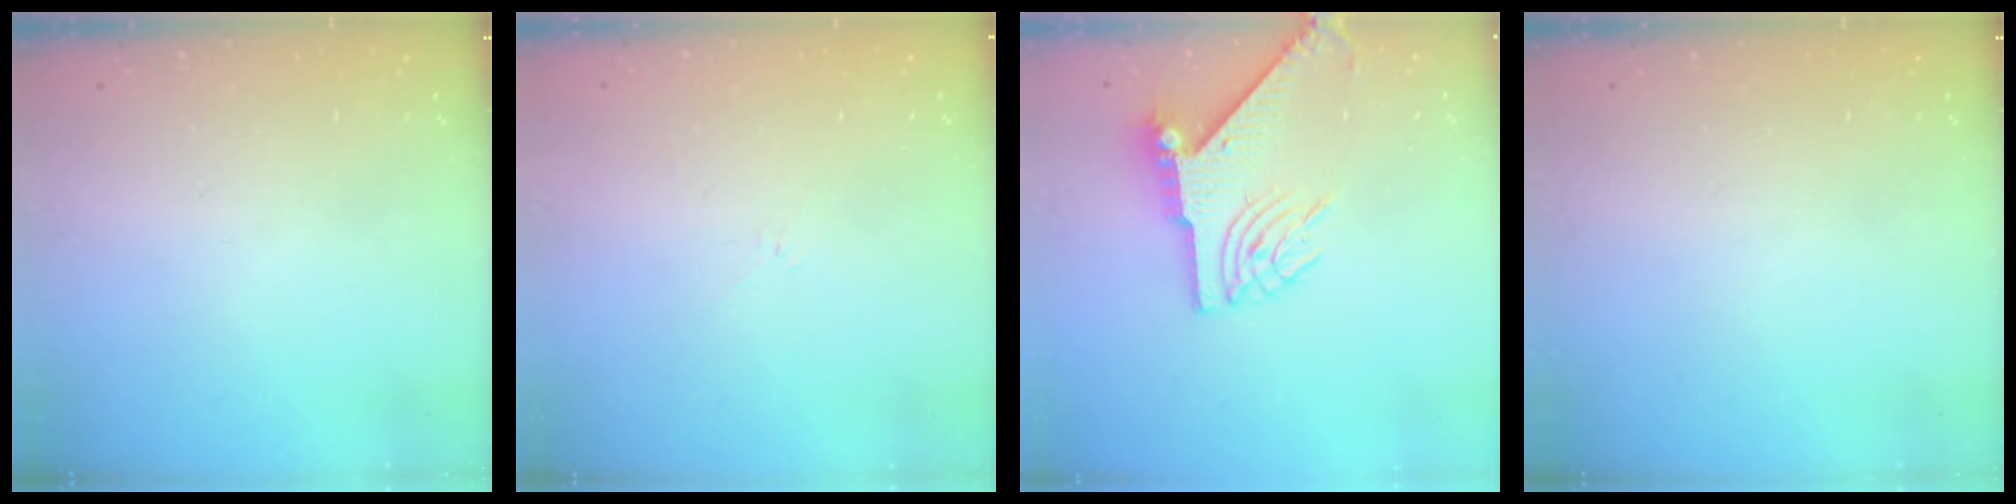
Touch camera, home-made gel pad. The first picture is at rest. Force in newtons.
{"total": 2.6, "press": 2.5, "slide": 0.6}
{"total": 8.8, "press": 8.7, "slide": 1.3}
{"total": 0.0}